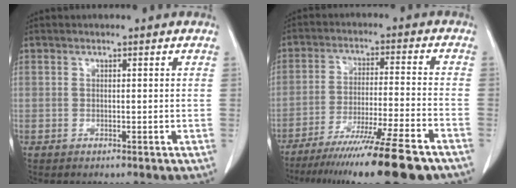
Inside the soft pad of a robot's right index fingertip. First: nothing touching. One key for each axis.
{"total": 18.2, "fx": -14.0, "fy": -0.1, "fz": 11.7, "tx": -0.159, "ty": -0.037, "tz": -0.222}